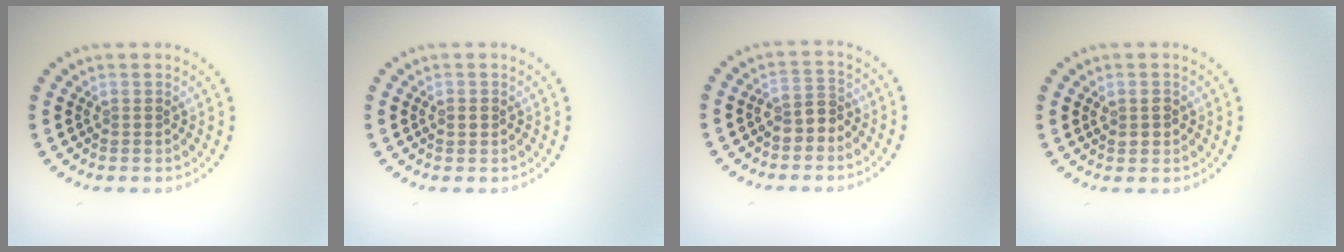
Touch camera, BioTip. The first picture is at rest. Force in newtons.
{"total": 1.0, "press": 1.0, "slide": 0.1}
{"total": 2.1, "press": 2.0, "slide": 0.8}
{"total": 1.5, "press": 1.4, "slide": 0.4}